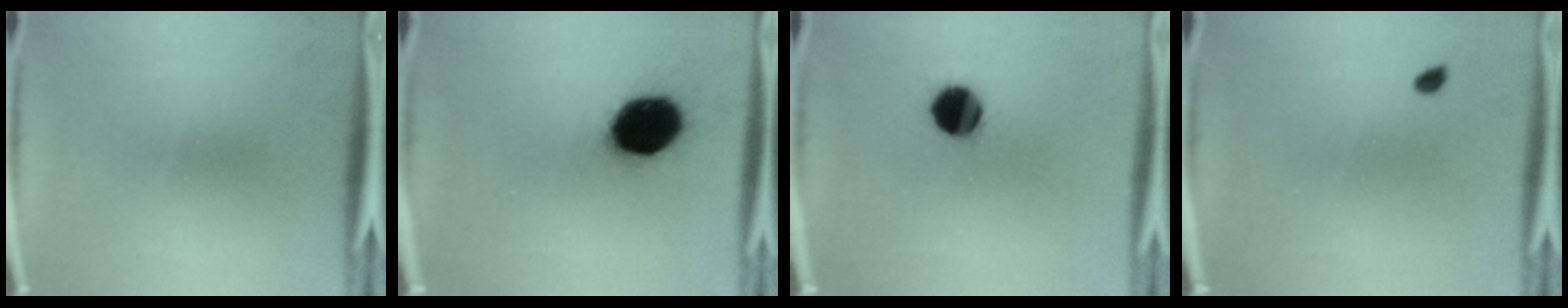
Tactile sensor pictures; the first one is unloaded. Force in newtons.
{"total": 18.0}
{"total": 9.4}
{"total": 0.9}